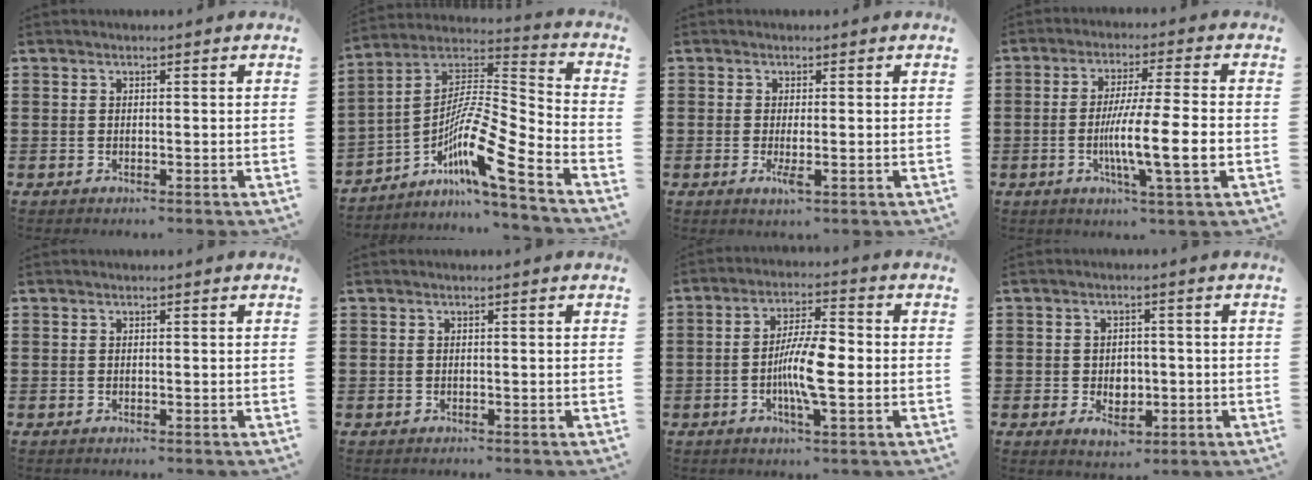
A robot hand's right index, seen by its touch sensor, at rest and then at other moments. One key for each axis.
{"total": 11.3, "fx": -6.5, "fy": 0.9, "fz": 9.2, "tx": -0.185, "ty": -0.026, "tz": -0.134}
{"total": 2.4, "fx": -0.7, "fy": 0.3, "fz": 2.2, "tx": -0.052, "ty": -0.012, "tz": -0.016}
{"total": 10.6, "fx": -2.3, "fy": 0.7, "fz": 10.3, "tx": -0.186, "ty": -0.012, "tz": -0.043}
{"total": 0.0}
{"total": 0.0}
{"total": 8.4, "fx": -1.5, "fy": 1.8, "fz": 8.1, "tx": -0.159, "ty": -0.003, "tz": -0.032}
{"total": 3.7, "fx": -1.0, "fy": 2.8, "fz": 2.3, "tx": -0.031, "ty": -0.002, "tz": -0.021}